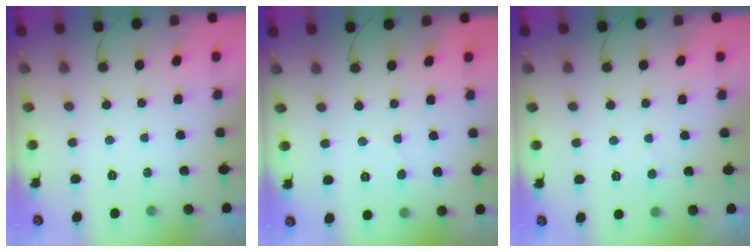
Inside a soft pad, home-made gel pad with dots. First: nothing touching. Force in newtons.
{"total": 2.1, "press": 2.1, "slide": 0.2}
{"total": 1.7, "press": 1.7, "slide": 0.1}